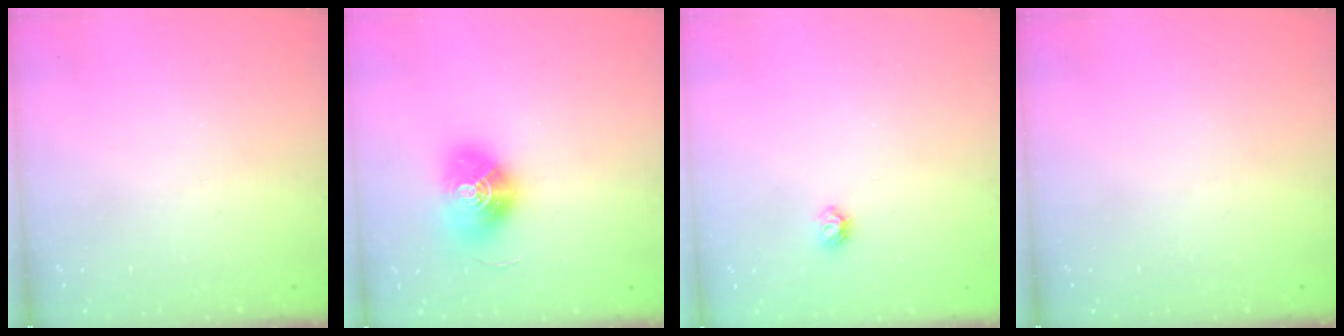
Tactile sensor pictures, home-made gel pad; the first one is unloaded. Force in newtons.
{"total": 12.7, "press": 12.7, "slide": 0.5}
{"total": 4.9, "press": 4.9, "slide": 0.8}
{"total": 0.0}